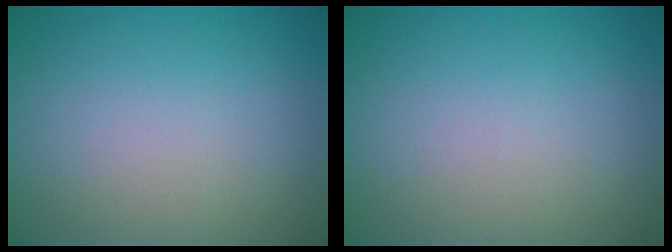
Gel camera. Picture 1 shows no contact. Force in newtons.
{"total": 0.0}